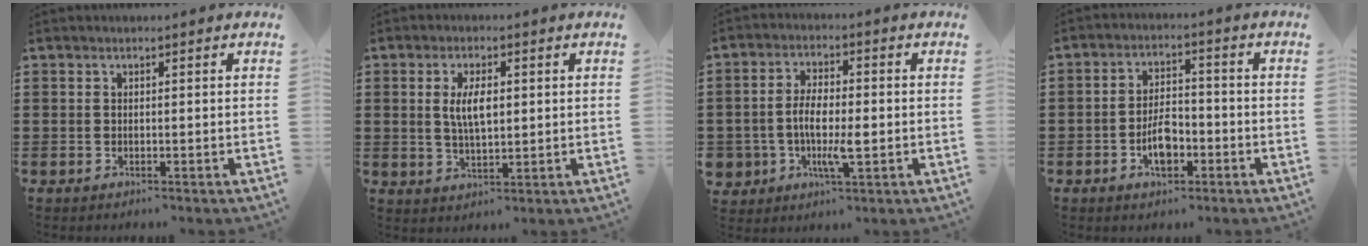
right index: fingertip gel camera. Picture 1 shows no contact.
{"total": 5.2, "force": [0.8, 2.0, 4.7], "torque": [-0.096, 0.008, 0.011]}
{"total": 5.8, "force": [-1.2, 2.9, 4.9], "torque": [-0.109, 0.004, -0.028]}
{"total": 5.7, "force": [-2.3, 2.9, 4.4], "torque": [-0.079, 0.002, -0.044]}